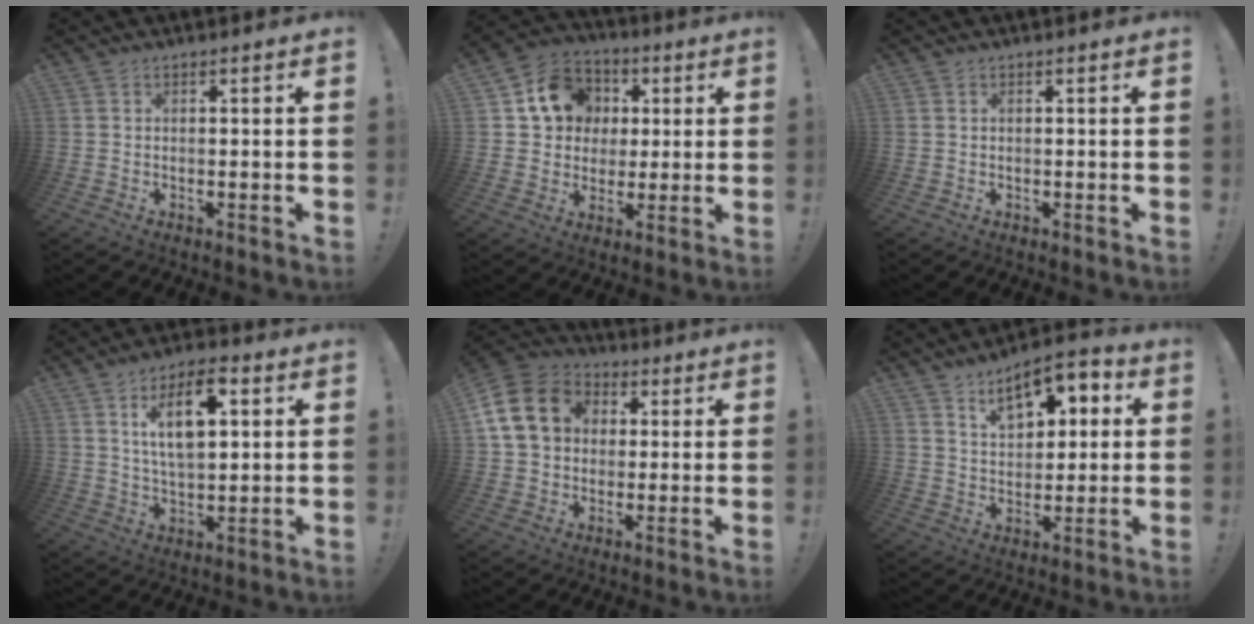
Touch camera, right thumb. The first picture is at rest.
{"total": 13.3, "force": [3.5, 11.6, 5.4], "torque": [-0.069, -0.001, 0.074]}
{"total": 0.0}
{"total": 12.6, "force": [4.4, 6.1, 10.1], "torque": [-0.168, 0.002, 0.075]}
{"total": 15.7, "force": [3.7, 13.0, 7.9], "torque": [-0.137, 0.010, 0.078]}
{"total": 11.9, "force": [6.3, 6.6, 7.6], "torque": [-0.110, -0.026, 0.111]}